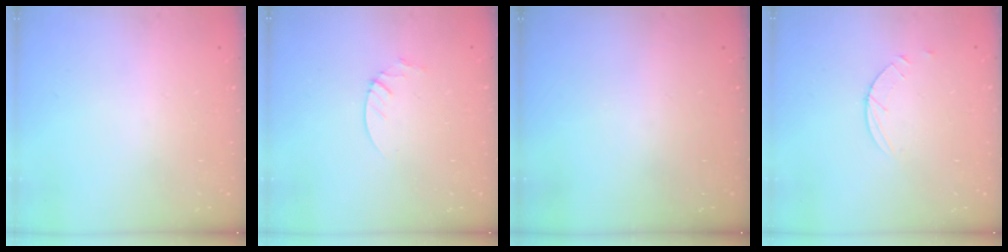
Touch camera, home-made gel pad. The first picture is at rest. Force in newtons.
{"total": 2.1, "press": 2.1, "slide": 0.2}
{"total": 0.0}
{"total": 2.5, "press": 2.4, "slide": 0.3}